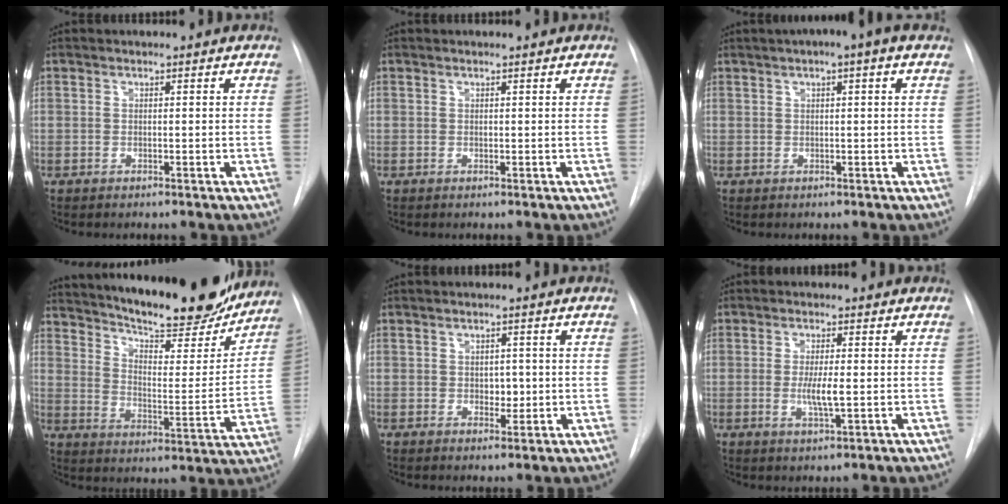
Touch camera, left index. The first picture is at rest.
{"total": 0.0}
{"total": 4.8, "force": [2.5, 0.4, 4.1], "torque": [-0.065, 0.023, 0.034]}
{"total": 24.8, "force": [21.8, 4.4, 10.9], "torque": [-0.178, -0.040, 0.298]}
{"total": 2.3, "force": [-0.1, 1.6, 1.6], "torque": [-0.020, -0.002, 0.003]}
{"total": 3.9, "force": [-0.4, 0.5, 3.8], "torque": [-0.076, -0.008, -0.005]}